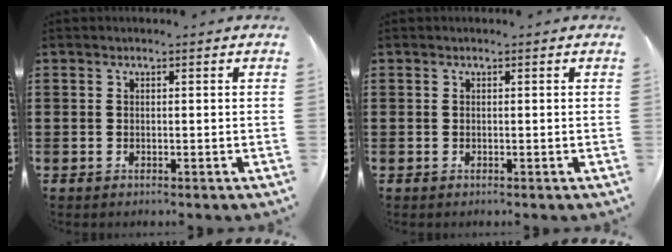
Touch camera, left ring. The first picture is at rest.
{"total": 0.0}